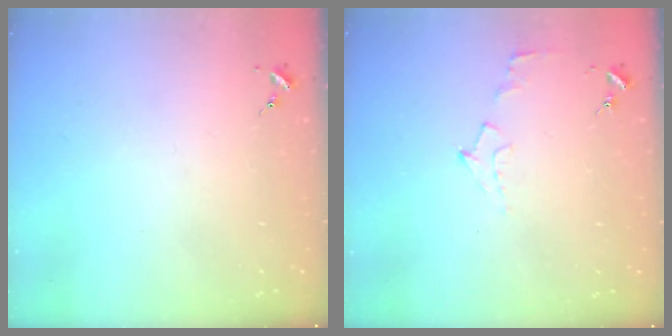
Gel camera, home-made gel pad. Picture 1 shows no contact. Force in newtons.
{"total": 5.5, "press": 5.5, "slide": 0.7}